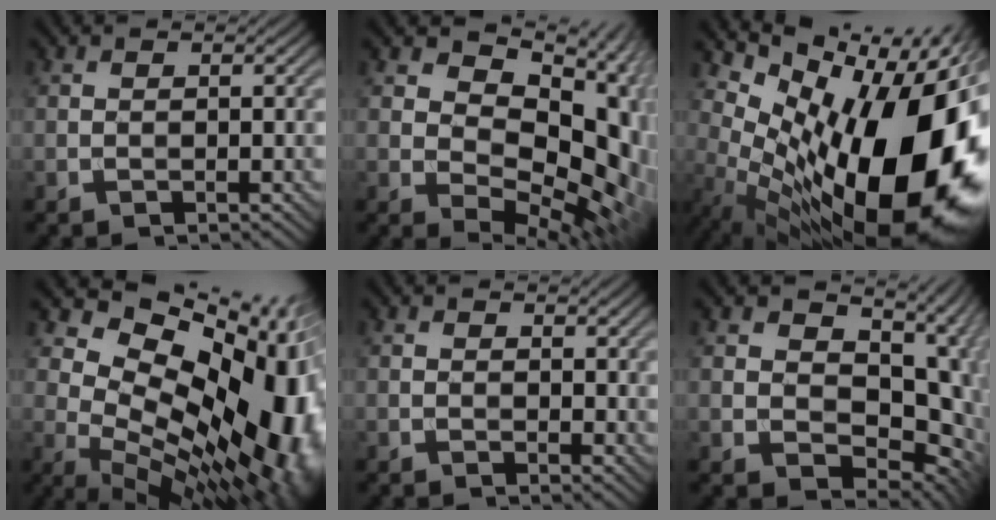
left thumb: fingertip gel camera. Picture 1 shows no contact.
{"total": 14.7, "force": [3.0, 9.4, 10.8], "torque": [-0.142, -0.007, 0.054]}
{"total": 19.8, "force": [-0.9, 10.4, 16.8], "torque": [-0.258, -0.033, 0.005]}
{"total": 18.6, "force": [2.5, 11.4, 14.5], "torque": [-0.191, -0.010, 0.070]}
{"total": 1.9, "force": [1.2, 1.1, 1.0], "torque": [-0.014, -0.004, 0.022]}
{"total": 14.8, "force": [1.4, 9.5, 11.2], "torque": [-0.147, -0.016, 0.040]}